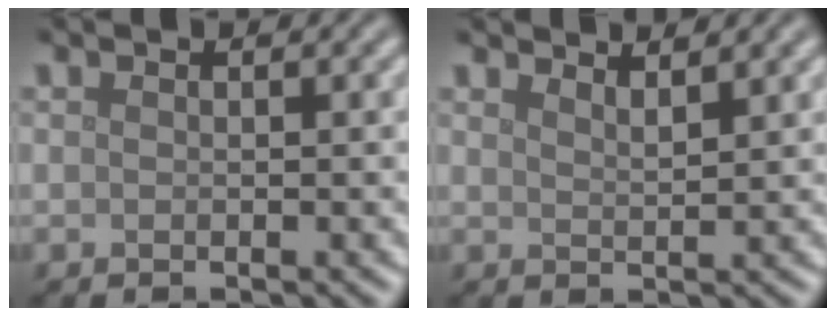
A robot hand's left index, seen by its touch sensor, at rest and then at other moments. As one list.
[{"total": 2.9, "force": [2.6, 0.6, 1.0], "torque": [-0.005, 0.010, 0.030]}]